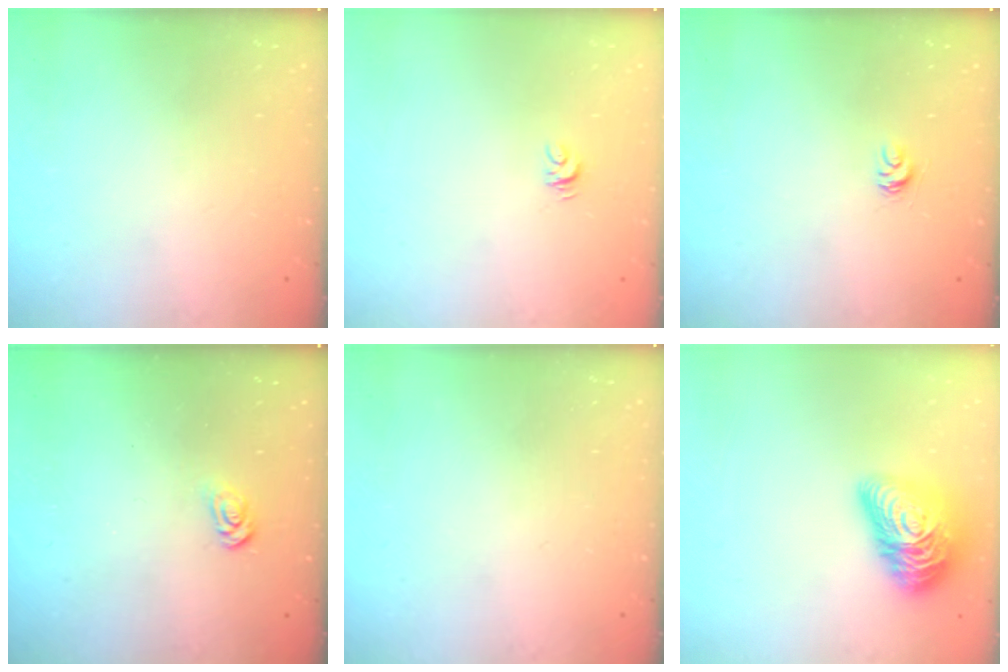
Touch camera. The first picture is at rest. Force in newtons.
{"total": 3.5, "press": 3.5, "slide": 0.3}
{"total": 4.3, "press": 4.3, "slide": 0.5}
{"total": 3.4, "press": 3.4, "slide": 0.3}
{"total": 0.0}
{"total": 18.1, "press": 18.0, "slide": 0.9}